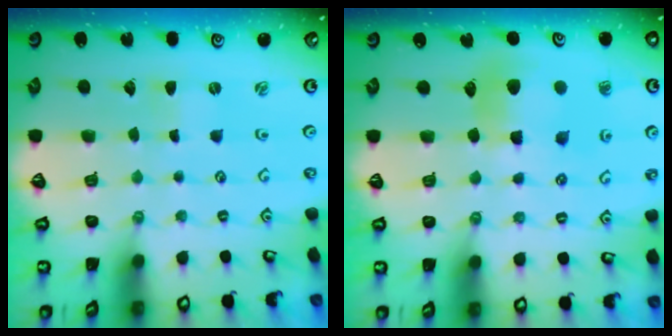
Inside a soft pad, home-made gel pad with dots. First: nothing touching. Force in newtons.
{"total": 9.6, "press": 9.6, "slide": 0.8}